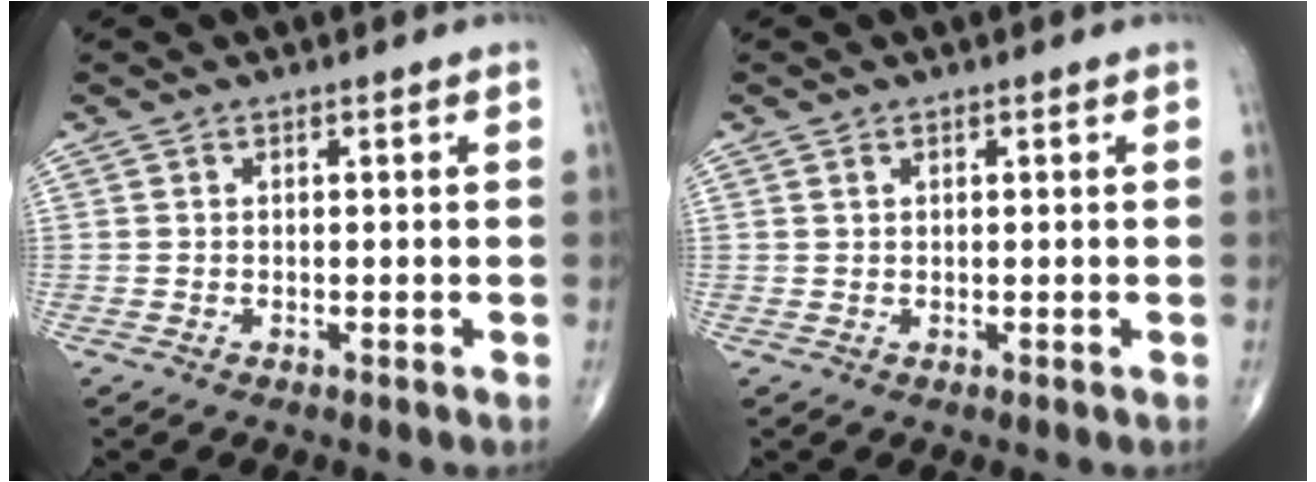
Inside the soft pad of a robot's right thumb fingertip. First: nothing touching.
{"total": 0.6, "force": [0.4, 0.4, 0.3], "torque": [-0.005, -0.001, 0.009]}